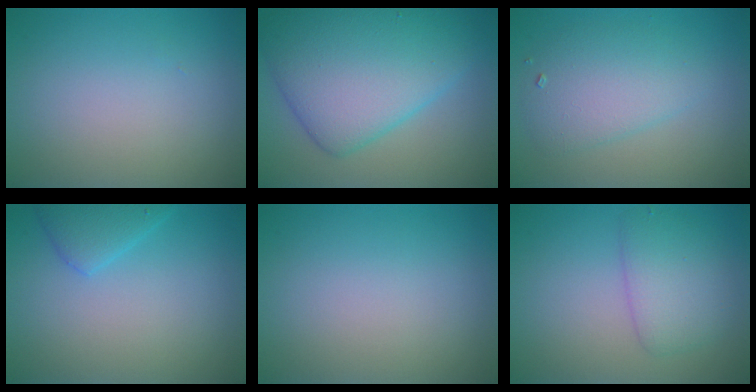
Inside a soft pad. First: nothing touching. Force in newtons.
{"total": 9.5, "press": 9.5, "slide": 0.1}
{"total": 3.9, "press": 3.9, "slide": 0.1}
{"total": 2.4, "press": 2.4, "slide": 0.2}
{"total": 0.0}
{"total": 3.3, "press": 3.3, "slide": 0.1}